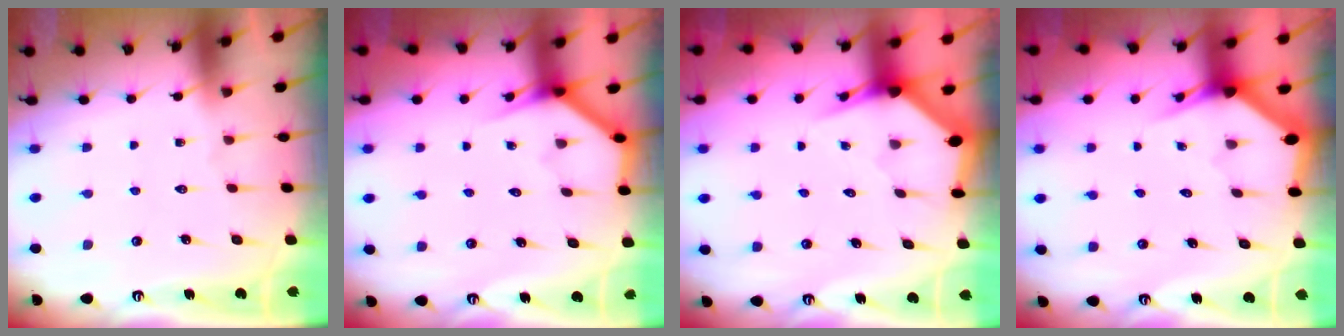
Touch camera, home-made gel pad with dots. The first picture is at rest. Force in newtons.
{"total": 3.7, "press": 3.7, "slide": 0.3}
{"total": 3.4, "press": 3.4, "slide": 0.5}
{"total": 2.9, "press": 2.9, "slide": 0.1}